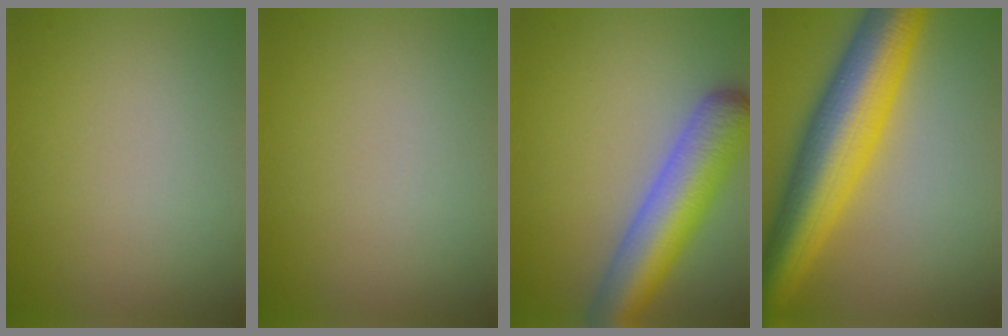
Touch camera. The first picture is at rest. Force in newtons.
{"total": 0.0}
{"total": 8.2, "press": 8.2, "slide": 0.4}
{"total": 11.0, "press": 11.0, "slide": 0.3}